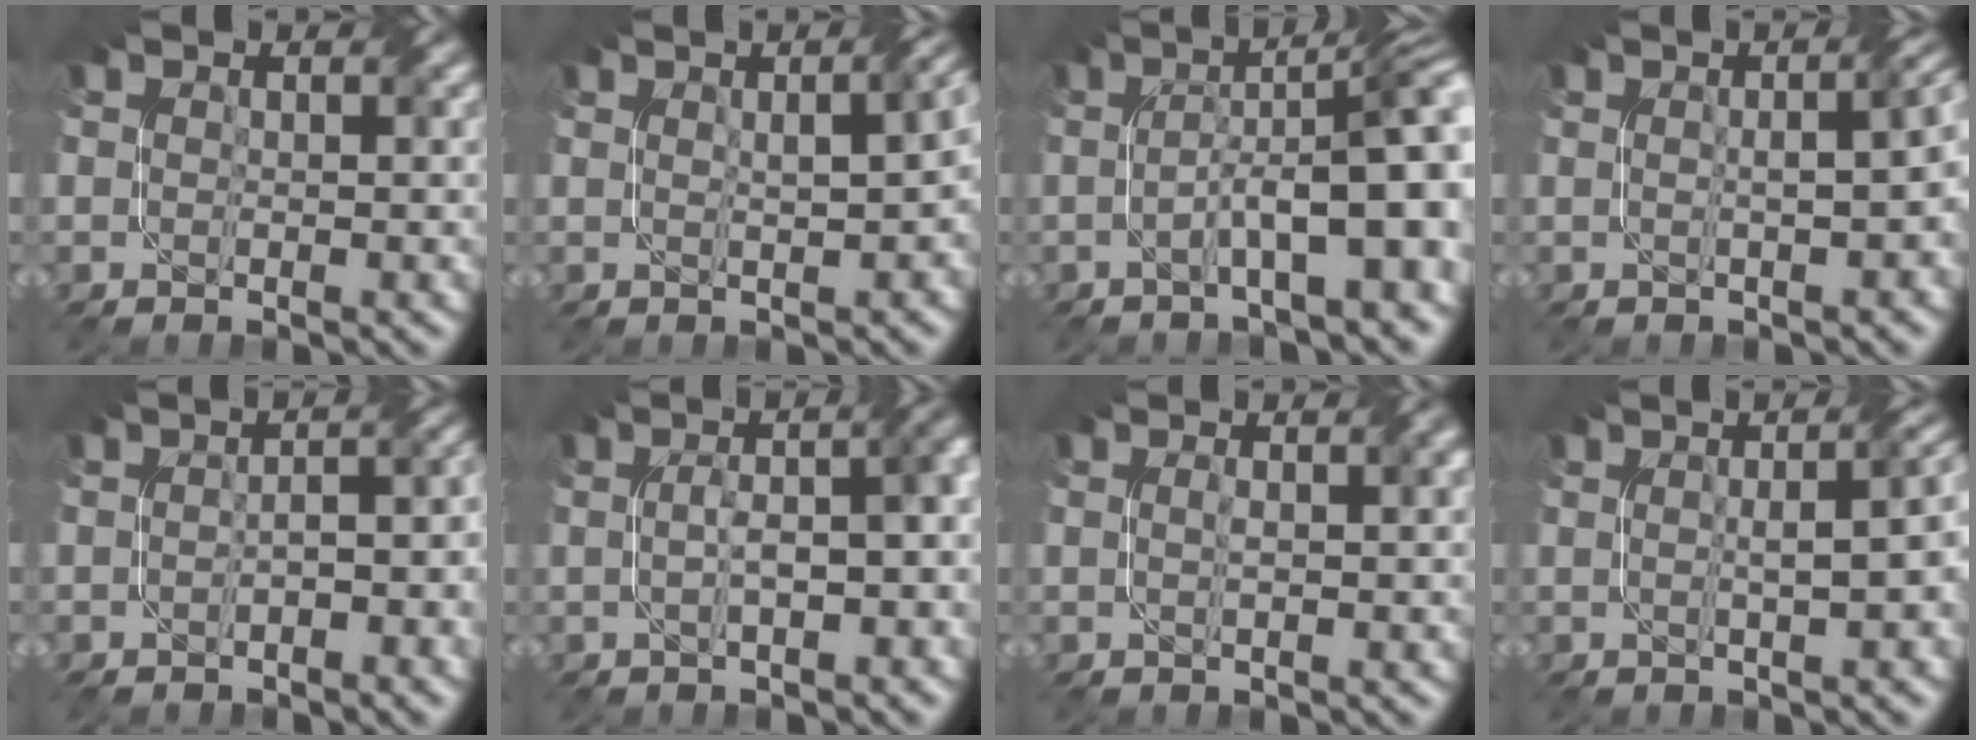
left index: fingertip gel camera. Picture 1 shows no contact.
{"total": 5.6, "force": [0.7, 2.0, 5.2], "torque": [-0.046, 0.016, 0.014]}
{"total": 9.2, "force": [-1.3, 2.2, 8.8], "torque": [-0.133, 0.020, -0.025]}
{"total": 6.6, "force": [0.3, 3.0, 5.9], "torque": [-0.033, 0.021, -0.001]}
{"total": 4.3, "force": [-1.5, 1.7, 3.6], "torque": [-0.039, 0.002, -0.020]}
{"total": 6.9, "force": [-0.6, 2.7, 6.3], "torque": [-0.080, 0.013, -0.008]}
{"total": 1.8, "force": [0.2, 0.3, 1.7], "torque": [-0.027, 0.007, 0.003]}
{"total": 6.1, "force": [0.3, 2.3, 5.7], "torque": [-0.036, 0.019, -0.001]}